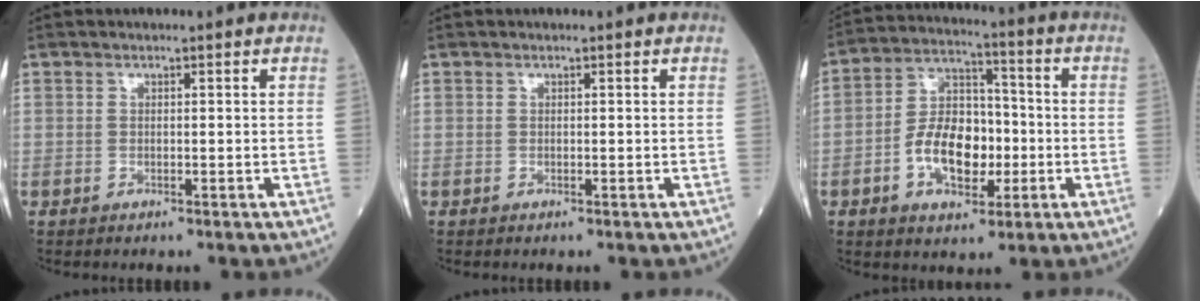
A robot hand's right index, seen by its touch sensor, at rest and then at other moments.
{"total": 0.0}
{"total": 11.0, "force": [-2.6, 6.1, 8.8], "torque": [-0.164, 0.020, -0.046]}